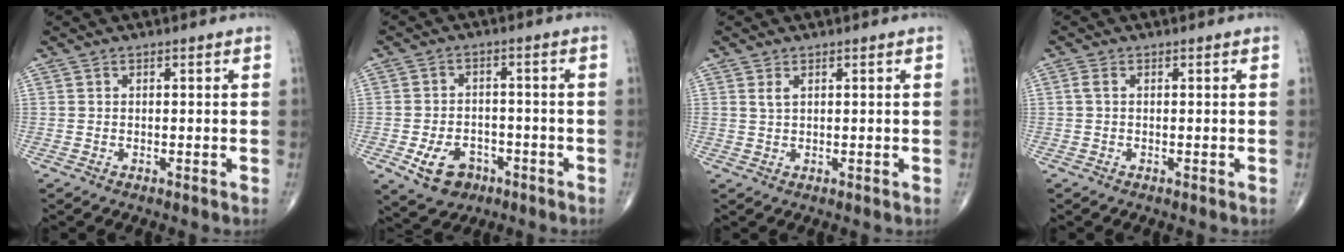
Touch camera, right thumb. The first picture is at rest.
{"total": 7.7, "force": [-3.6, 5.5, 4.0], "torque": [-0.053, 0.023, -0.052]}
{"total": 1.4, "force": [0.7, 0.6, 1.0], "torque": [-0.023, 0.003, 0.019]}
{"total": 1.1, "force": [0.1, 0.6, 0.9], "torque": [-0.022, 0.001, -0.001]}